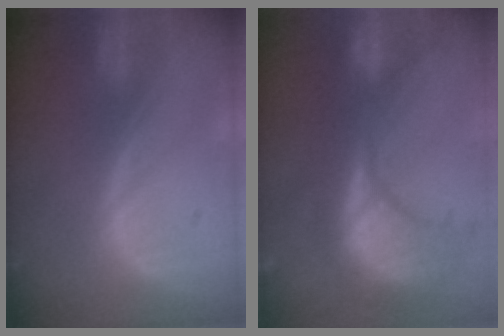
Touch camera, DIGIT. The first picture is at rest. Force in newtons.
{"total": 13.2, "press": 11.6, "slide": 6.2}